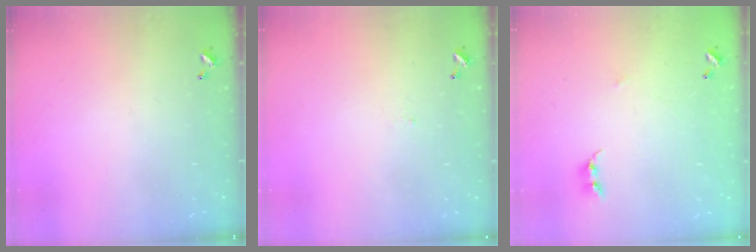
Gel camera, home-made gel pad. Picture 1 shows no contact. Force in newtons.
{"total": 2.1, "press": 2.1, "slide": 0.2}
{"total": 4.4, "press": 4.4, "slide": 0.3}